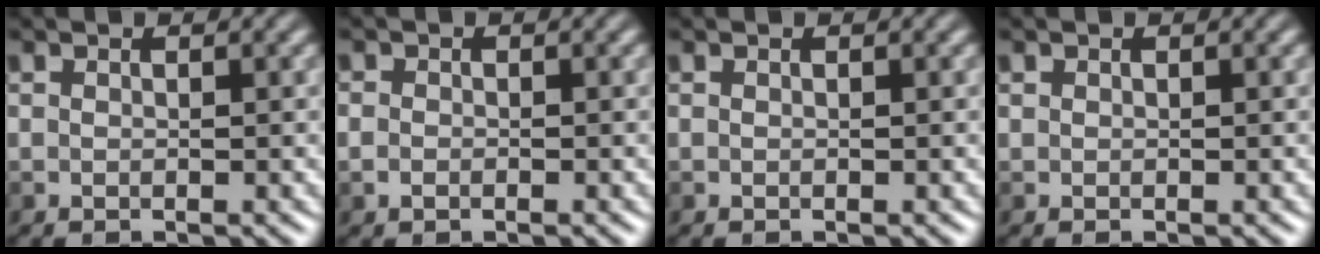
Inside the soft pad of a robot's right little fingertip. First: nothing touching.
{"total": 1.0, "force": [-0.6, 0.7, 0.5], "torque": [-0.010, -0.002, -0.013]}
{"total": 0.0}
{"total": 0.0}